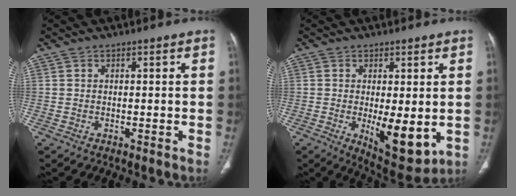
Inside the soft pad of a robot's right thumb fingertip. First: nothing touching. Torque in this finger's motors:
{"motor_torque": [2.45, 2.55, 0.58, -0.63, 0.31]}